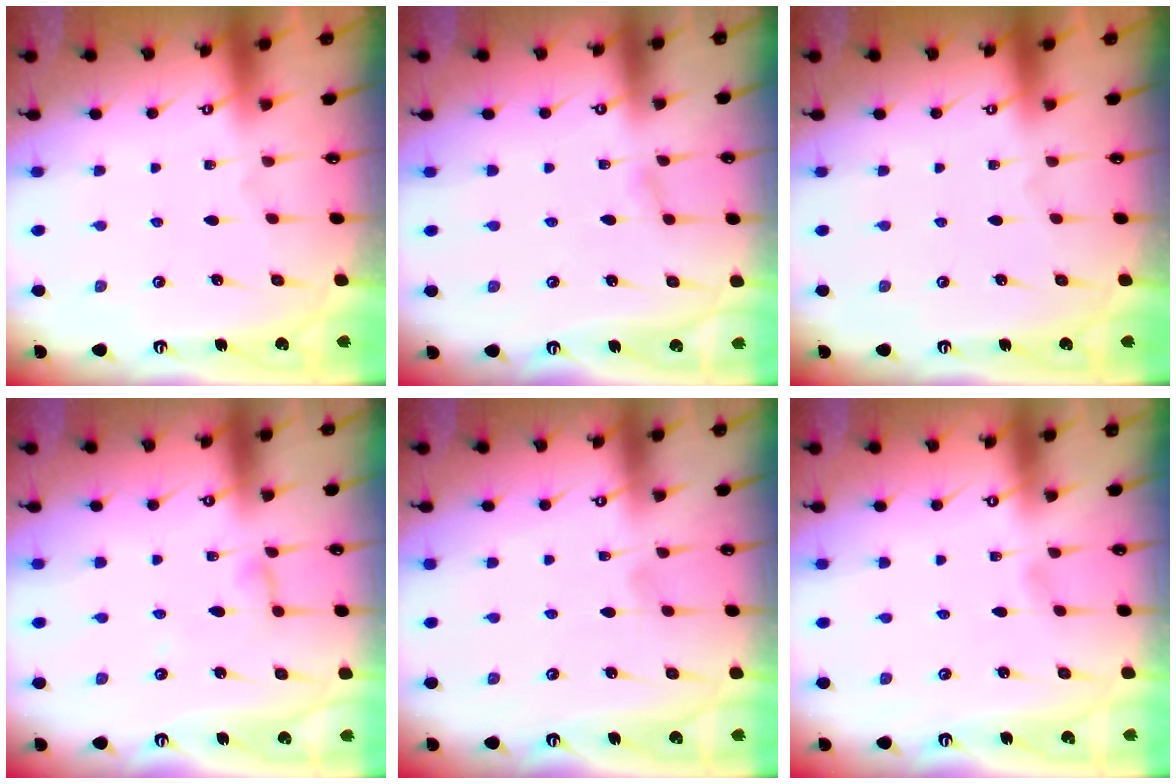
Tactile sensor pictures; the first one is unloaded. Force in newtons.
{"total": 1.9, "press": 1.8, "slide": 0.3}
{"total": 0.0}
{"total": 3.6, "press": 3.5, "slide": 0.3}
{"total": 2.5, "press": 2.5, "slide": 0.4}
{"total": 1.6, "press": 1.6, "slide": 0.2}